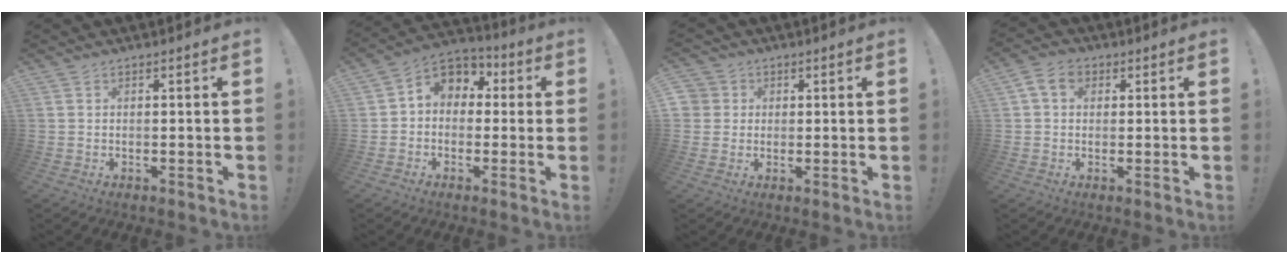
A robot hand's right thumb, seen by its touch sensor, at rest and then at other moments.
{"total": 7.2, "force": [0.5, 6.3, 3.5], "torque": [-0.057, 0.008, 0.017]}
{"total": 4.3, "force": [0.9, 4.1, 0.6], "torque": [-0.006, 0.001, 0.016]}
{"total": 5.8, "force": [1.8, 4.4, 3.4], "torque": [-0.057, 0.006, 0.036]}